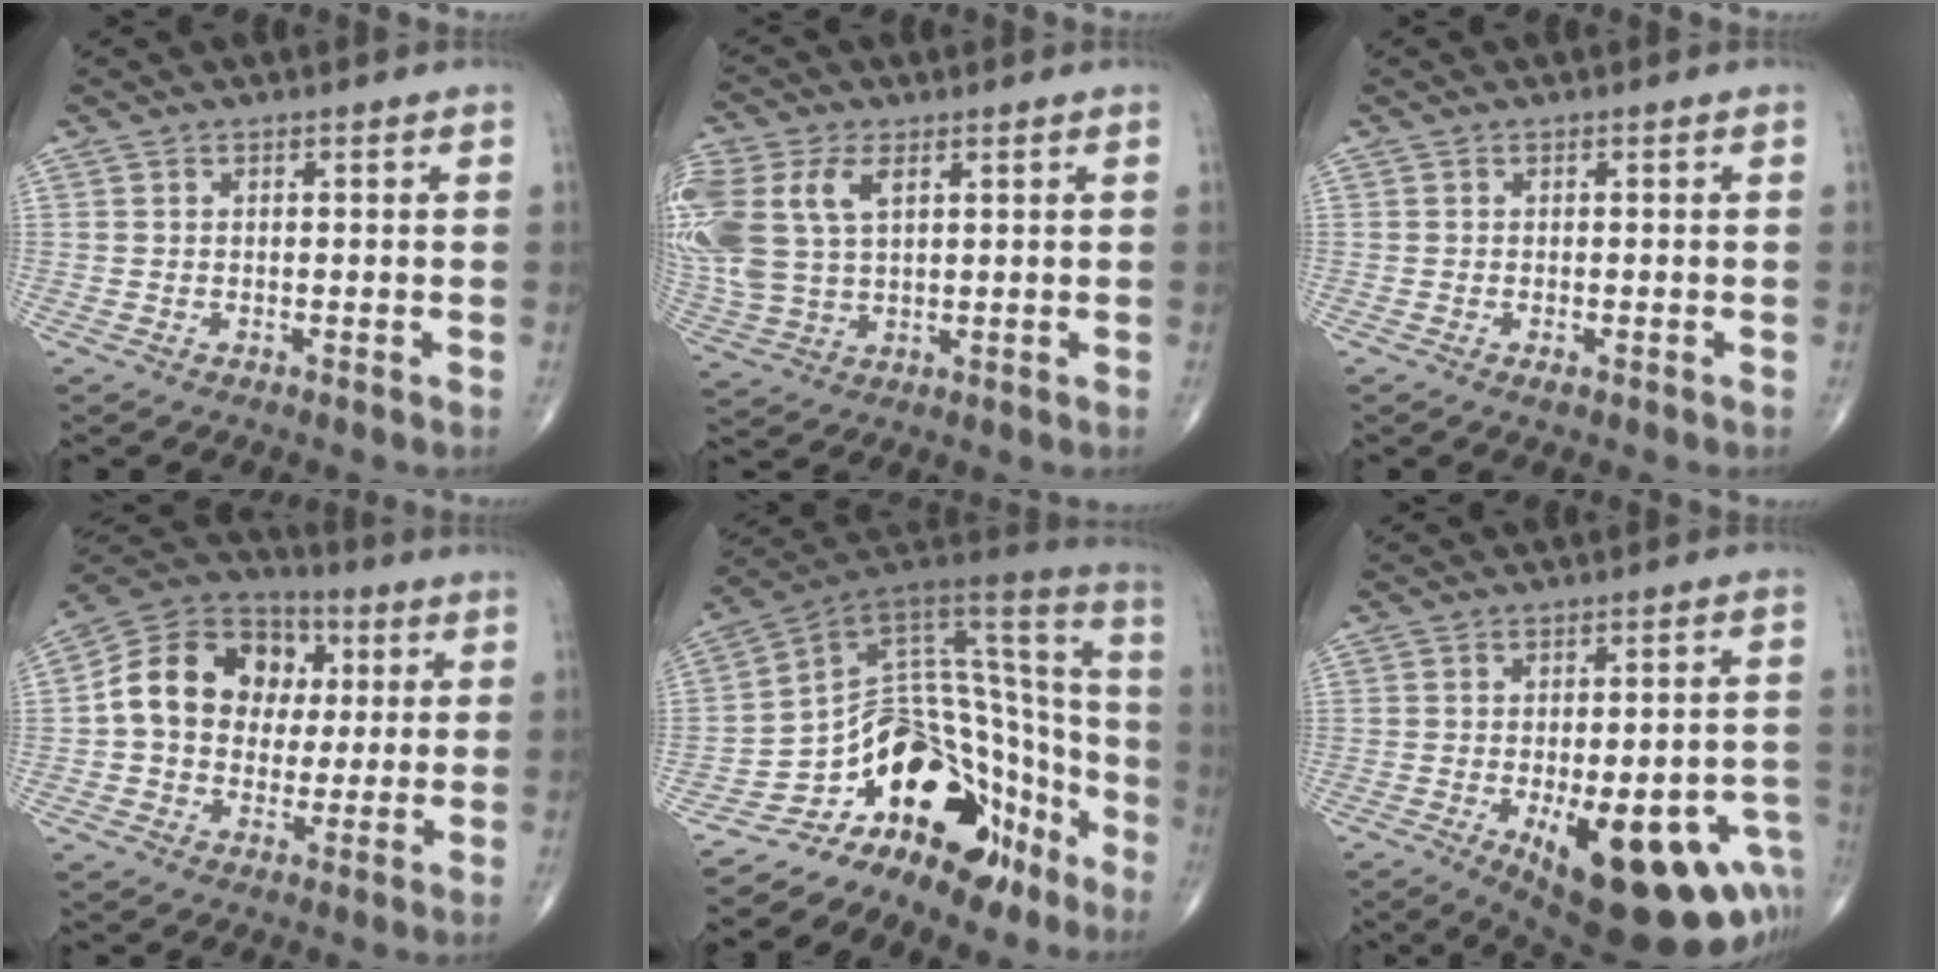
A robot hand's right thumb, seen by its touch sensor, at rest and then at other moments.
{"total": 16.2, "force": [4.6, 10.1, 11.9], "torque": [-0.302, 0.008, 0.093]}
{"total": 1.0, "force": [-0.5, 0.4, 0.8], "torque": [-0.014, -0.002, -0.007]}
{"total": 16.3, "force": [2.0, 13.2, 9.4], "torque": [-0.126, 0.021, 0.026]}
{"total": 22.8, "force": [-14.5, 12.8, 12.1], "torque": [-0.080, 0.164, -0.225]}
{"total": 24.2, "force": [-10.3, 9.9, 19.5], "torque": [-0.179, 0.024, -0.121]}